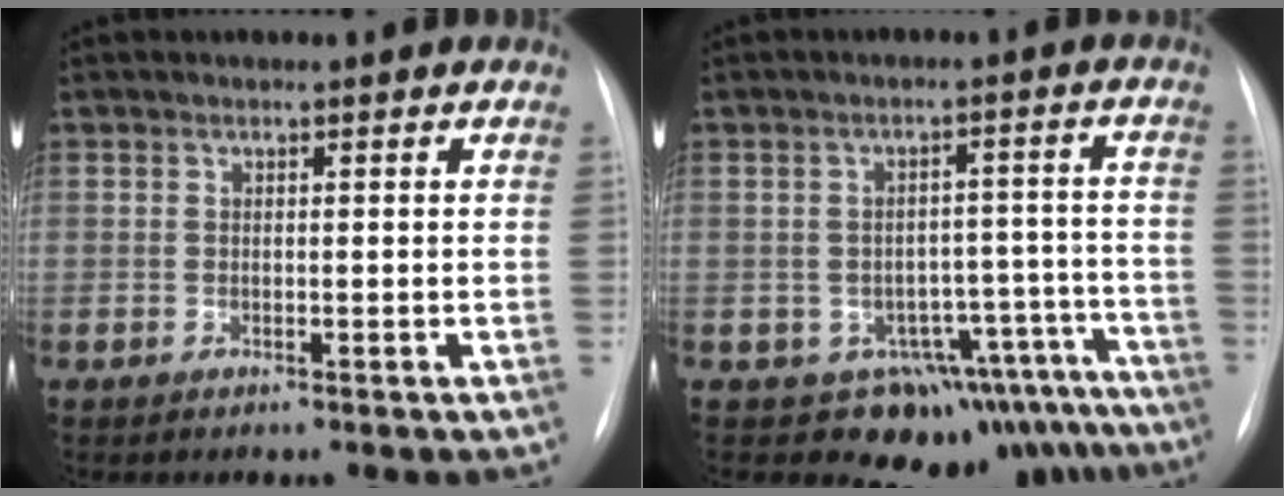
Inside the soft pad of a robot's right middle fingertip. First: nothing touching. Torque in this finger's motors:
{"motor_torque": [0.17, -0.17, 0.06, 0.04]}